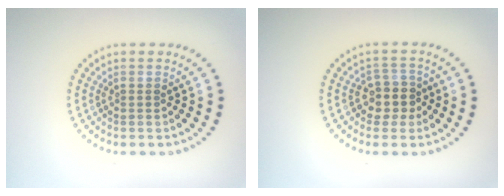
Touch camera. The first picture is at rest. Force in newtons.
{"total": 2.6, "press": 2.3, "slide": 1.3}